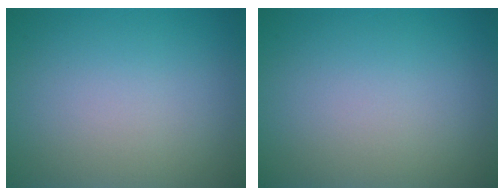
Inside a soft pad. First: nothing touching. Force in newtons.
{"total": 0.0}